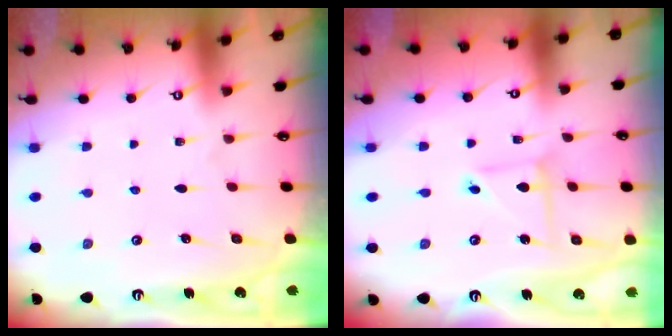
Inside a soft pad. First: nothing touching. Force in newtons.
{"total": 4.1, "press": 4.1, "slide": 0.4}